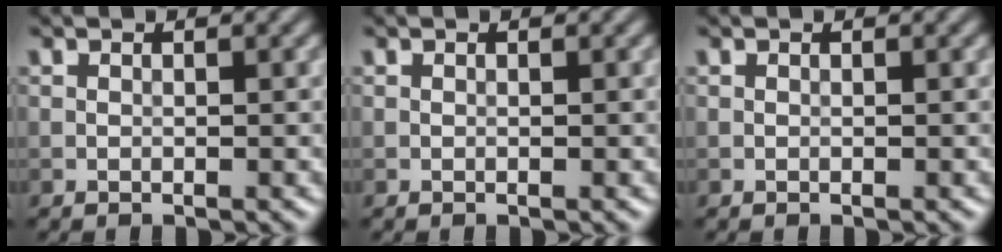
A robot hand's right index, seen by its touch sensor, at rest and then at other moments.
{"total": 0.0}
{"total": 0.0}